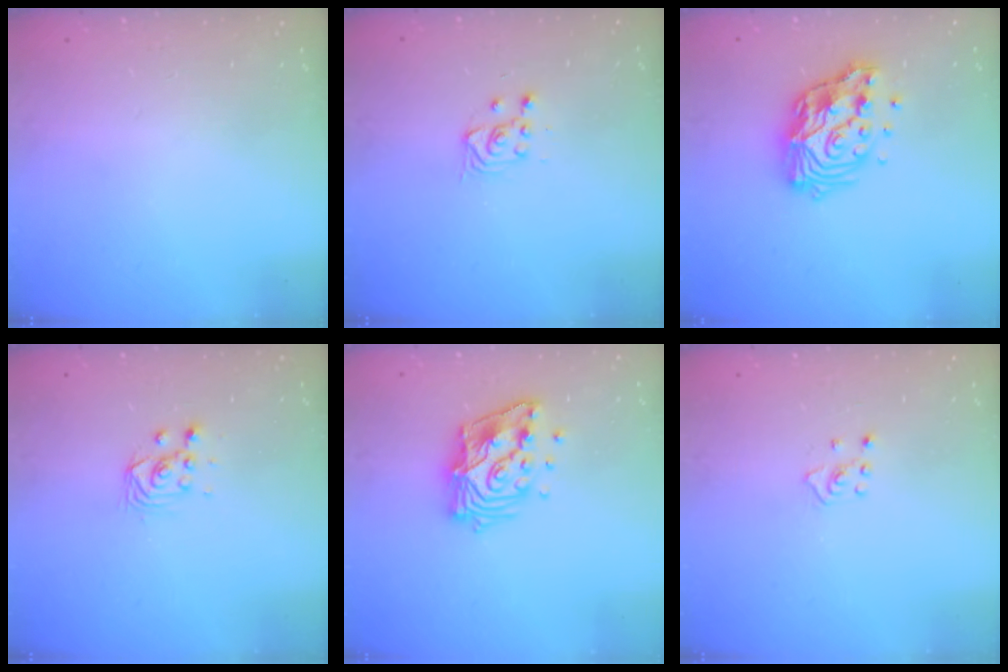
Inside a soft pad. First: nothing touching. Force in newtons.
{"total": 3.6, "press": 3.3, "slide": 1.4}
{"total": 14.9, "press": 14.8, "slide": 1.5}
{"total": 3.0, "press": 3.0, "slide": 0.1}
{"total": 13.9, "press": 13.8, "slide": 1.5}
{"total": 2.4, "press": 2.4, "slide": 0.5}